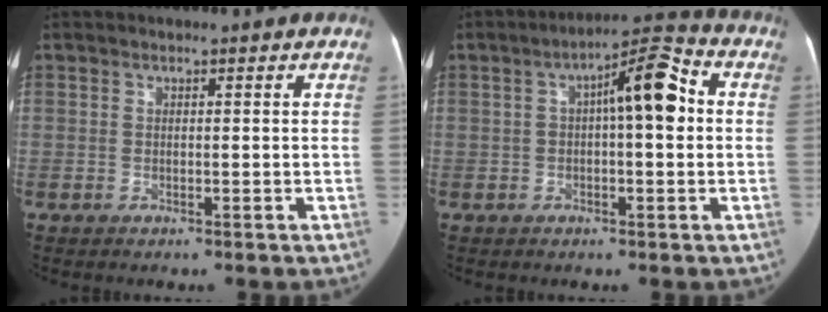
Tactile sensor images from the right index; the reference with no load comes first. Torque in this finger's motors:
{"motor_torque": [0.48, 0.23, 0.23, 0.07]}